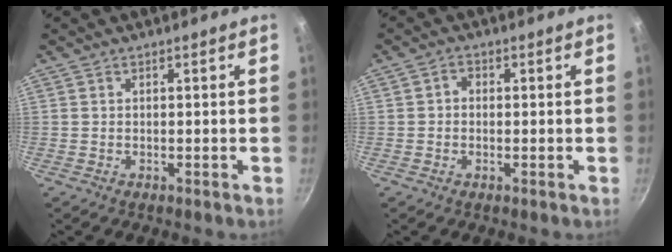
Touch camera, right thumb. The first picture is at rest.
{"total": 1.9, "force": [-0.1, 1.6, 1.0], "torque": [-0.015, 0.005, -0.007]}